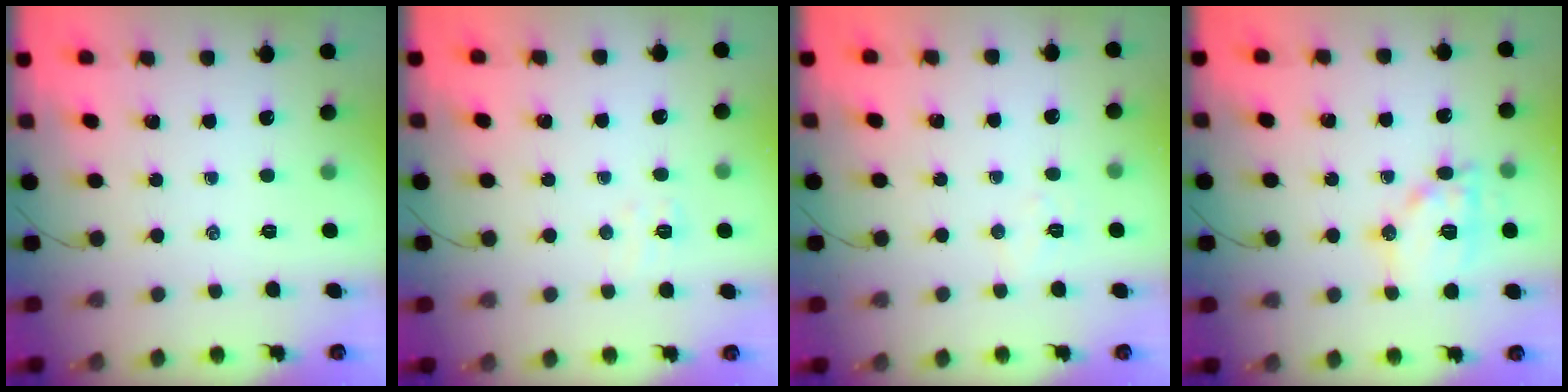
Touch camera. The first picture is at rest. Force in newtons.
{"total": 3.6, "press": 3.4, "slide": 1.2}
{"total": 4.5, "press": 4.4, "slide": 0.9}
{"total": 12.4, "press": 12.3, "slide": 1.3}